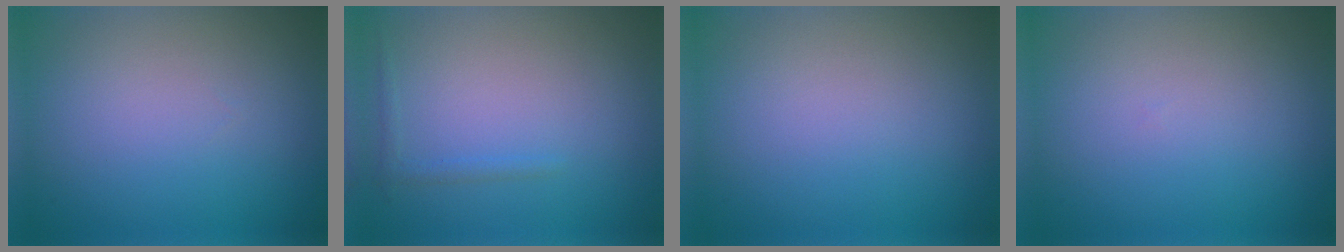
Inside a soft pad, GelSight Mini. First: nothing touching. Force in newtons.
{"total": 0.8, "press": 0.8, "slide": 0.1}
{"total": 0.0}
{"total": 0.0}